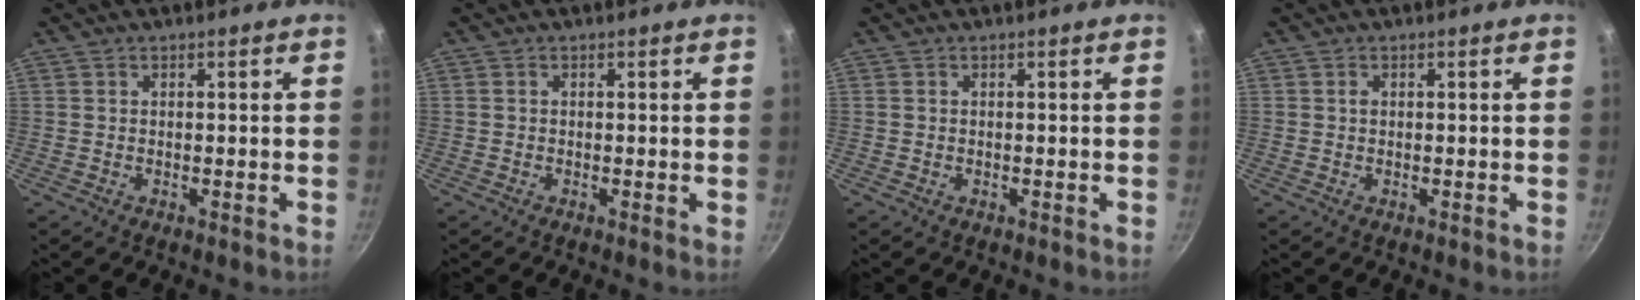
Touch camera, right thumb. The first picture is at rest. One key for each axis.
{"total": 0.0}
{"total": 0.0}
{"total": 0.6, "fx": 0.1, "fy": 0.5, "fz": 0.4, "tx": -0.006, "ty": 0.004, "tz": 0.002}